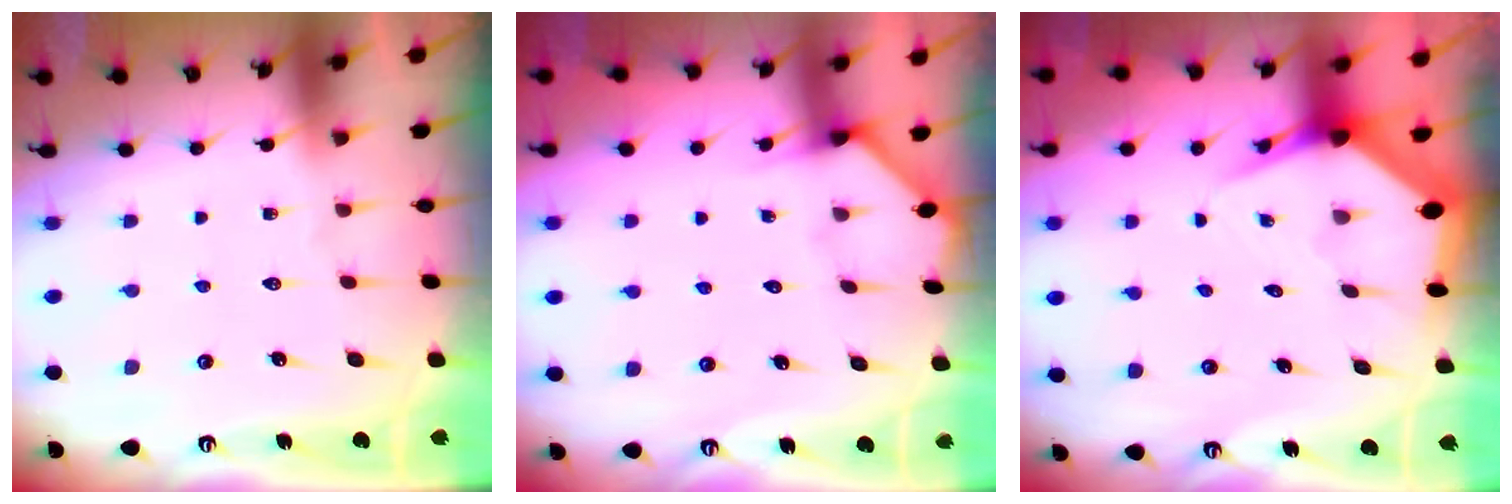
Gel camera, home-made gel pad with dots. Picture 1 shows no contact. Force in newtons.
{"total": 1.7, "press": 1.6, "slide": 0.2}
{"total": 3.8, "press": 3.7, "slide": 0.5}